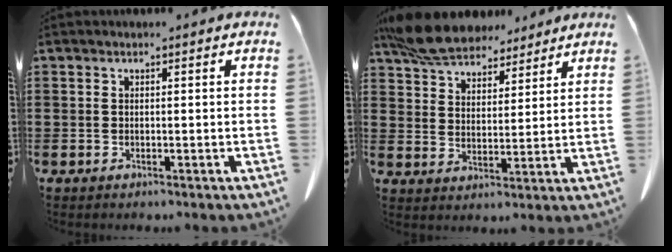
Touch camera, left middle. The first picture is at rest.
{"total": 8.2, "force": [7.4, 2.4, 2.4], "torque": [-0.077, -0.018, 0.142]}